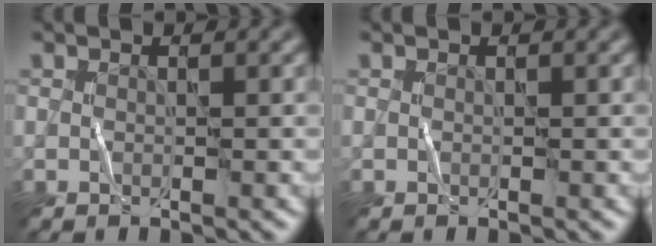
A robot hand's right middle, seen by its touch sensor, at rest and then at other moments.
{"total": 0.0}